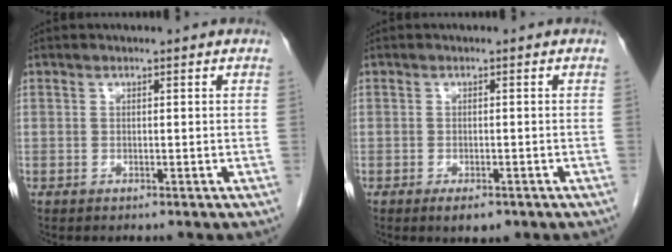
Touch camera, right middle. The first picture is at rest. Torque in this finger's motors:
{"motor_torque": [0.44, -0.23, 0.00, 0.02]}